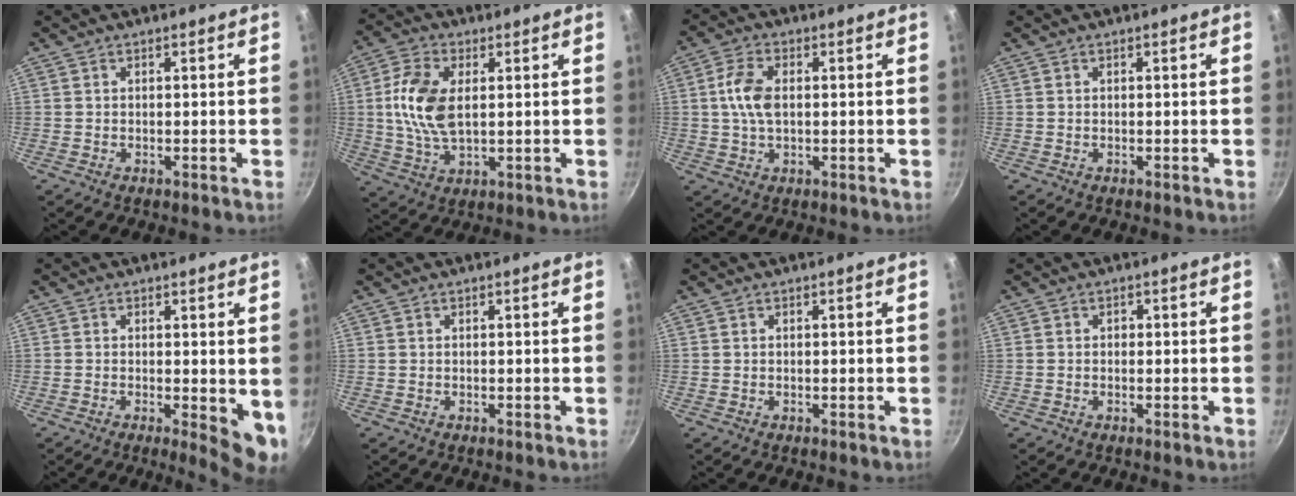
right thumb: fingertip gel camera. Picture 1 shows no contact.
{"total": 11.1, "force": [1.5, 6.1, 9.2], "torque": [-0.180, 0.006, 0.026]}
{"total": 6.6, "force": [0.6, 3.9, 5.4], "torque": [-0.104, 0.012, 0.006]}
{"total": 0.0}
{"total": 6.5, "force": [-0.1, 2.3, 6.0], "torque": [-0.067, -0.012, 0.001]}
{"total": 0.0}
{"total": 0.0}
{"total": 0.9, "force": [-0.1, 0.7, 0.4], "torque": [-0.003, 0.004, -0.002]}